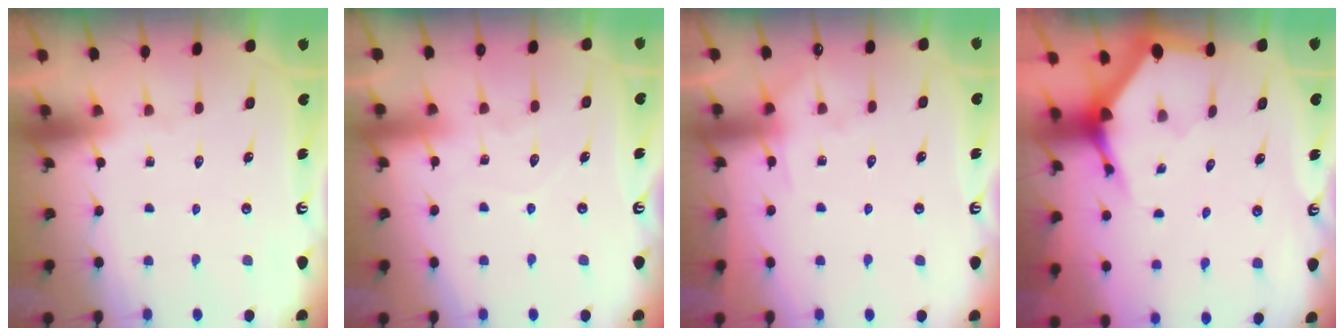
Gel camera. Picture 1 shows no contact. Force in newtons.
{"total": 5.8, "press": 5.8, "slide": 0.2}
{"total": 5.2, "press": 5.1, "slide": 0.7}
{"total": 3.7, "press": 3.7, "slide": 0.5}